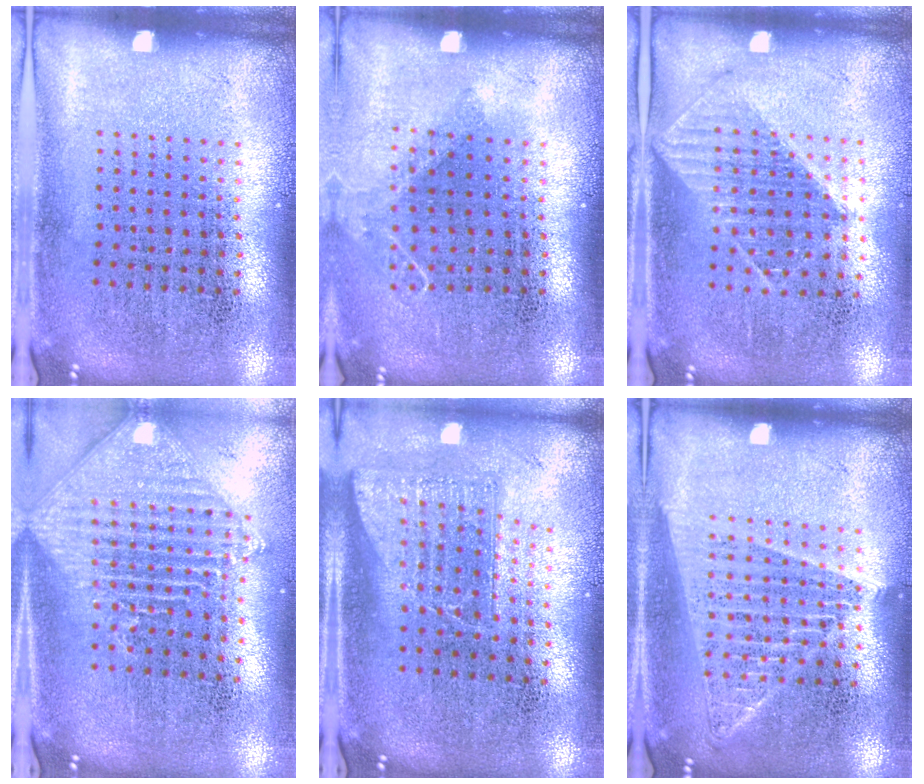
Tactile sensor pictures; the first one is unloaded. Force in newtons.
{"total": 0.8, "press": 0.8, "slide": 0.1}
{"total": 1.1, "press": 1.0, "slide": 0.4}
{"total": 2.0, "press": 1.7, "slide": 1.1}
{"total": 1.6, "press": 1.3, "slide": 1.0}
{"total": 1.5, "press": 1.4, "slide": 0.6}